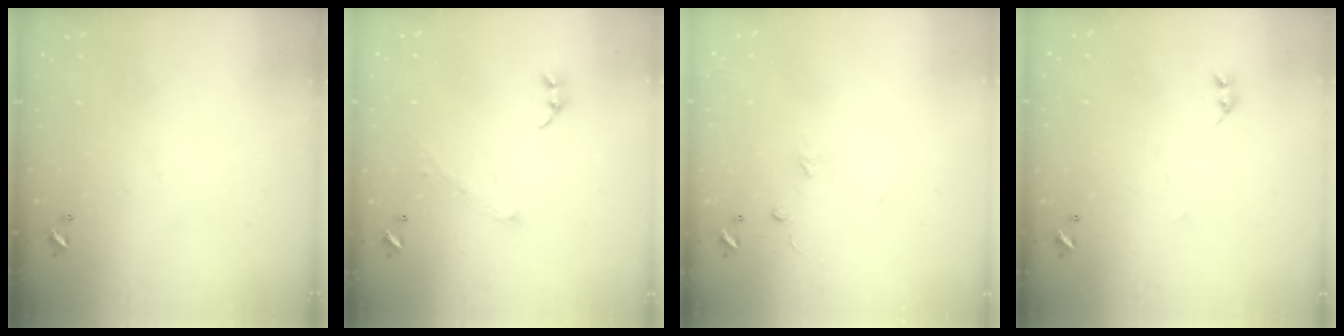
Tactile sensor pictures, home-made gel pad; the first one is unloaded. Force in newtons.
{"total": 2.9, "press": 2.9, "slide": 0.4}
{"total": 2.5, "press": 2.3, "slide": 1.0}
{"total": 2.2, "press": 2.2, "slide": 0.4}